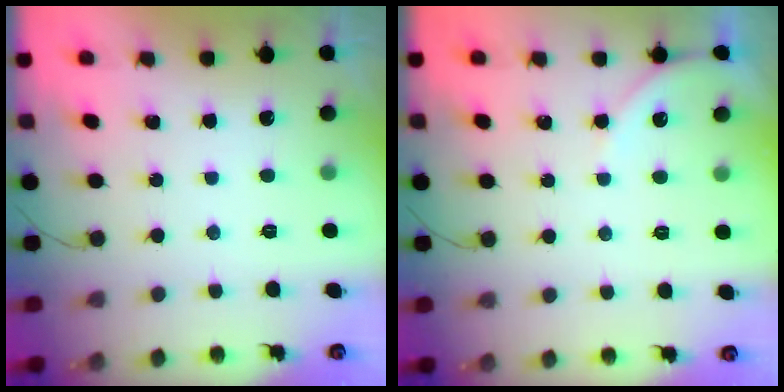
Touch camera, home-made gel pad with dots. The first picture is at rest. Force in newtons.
{"total": 4.2, "press": 4.2, "slide": 0.6}